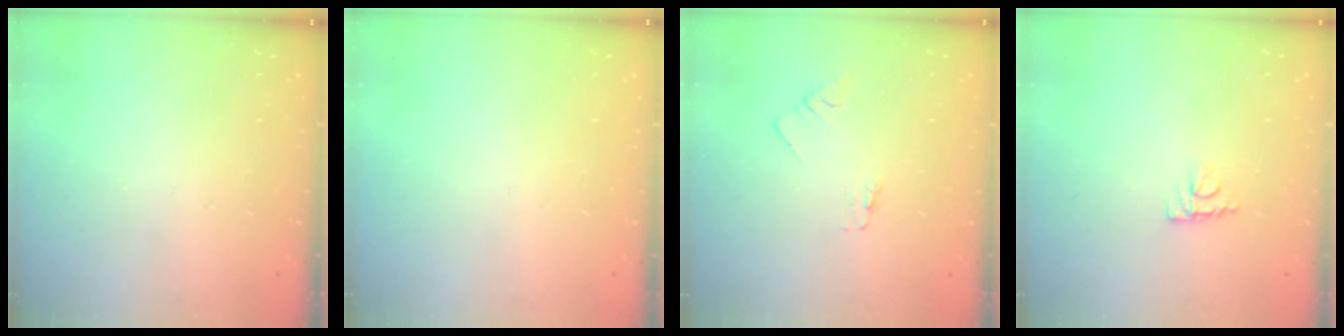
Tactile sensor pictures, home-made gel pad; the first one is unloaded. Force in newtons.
{"total": 0.0}
{"total": 0.0}
{"total": 5.8, "press": 5.8, "slide": 0.4}